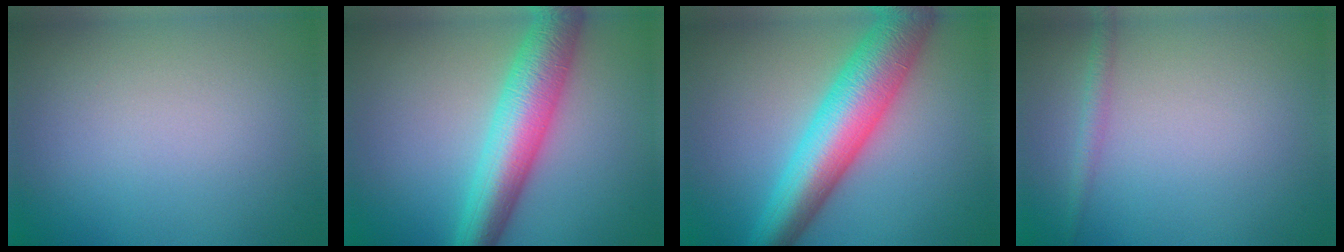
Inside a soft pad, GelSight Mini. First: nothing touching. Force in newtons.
{"total": 7.2, "press": 7.2, "slide": 0.1}
{"total": 9.0, "press": 9.0, "slide": 0.2}
{"total": 1.3, "press": 1.3, "slide": 0.1}